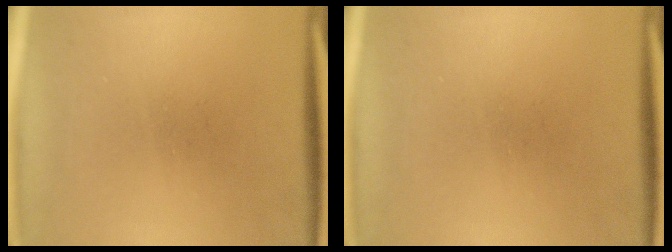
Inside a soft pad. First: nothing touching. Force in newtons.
{"total": 0.0}